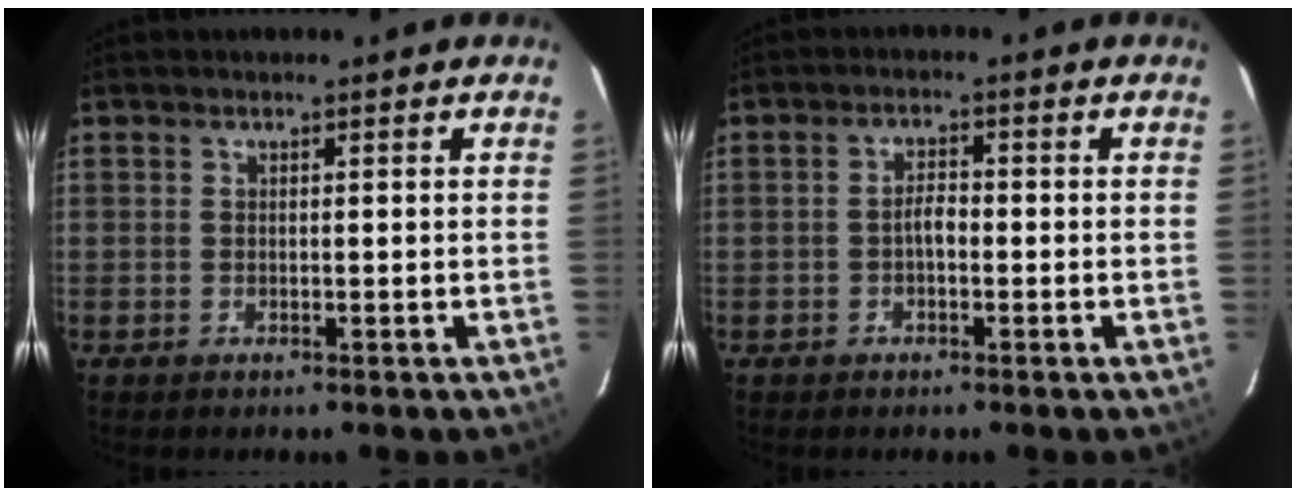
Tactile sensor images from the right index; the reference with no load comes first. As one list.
[{"total": 2.2, "force": [-0.8, 1.1, 1.8], "torque": [-0.035, 0.008, -0.015]}]